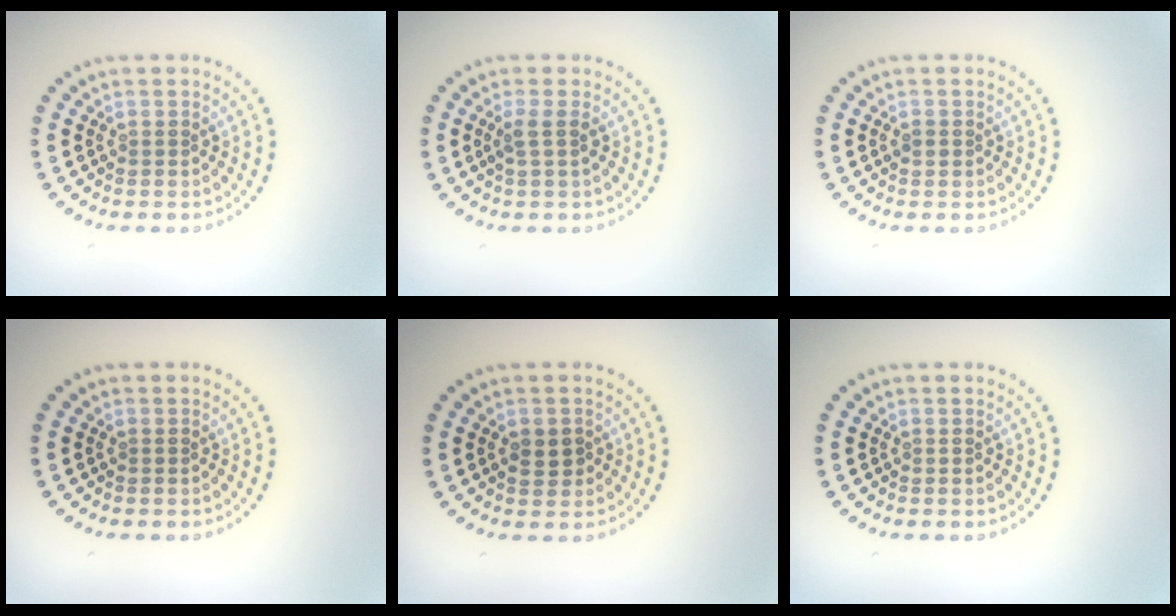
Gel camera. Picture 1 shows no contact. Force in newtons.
{"total": 1.4, "press": 1.2, "slide": 0.9}
{"total": 1.0, "press": 1.0, "slide": 0.1}
{"total": 0.0}
{"total": 1.9, "press": 1.9, "slide": 0.3}
{"total": 0.0}